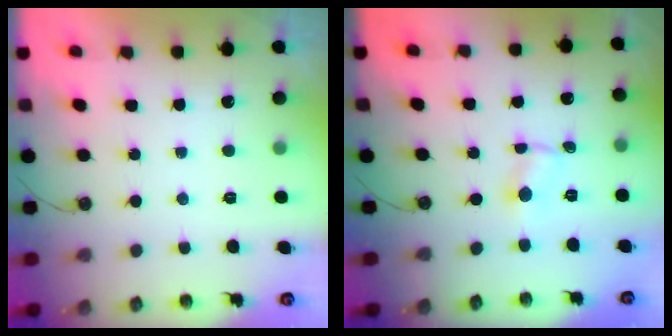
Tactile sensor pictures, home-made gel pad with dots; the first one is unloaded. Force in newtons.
{"total": 0.7, "press": 0.7, "slide": 0.1}